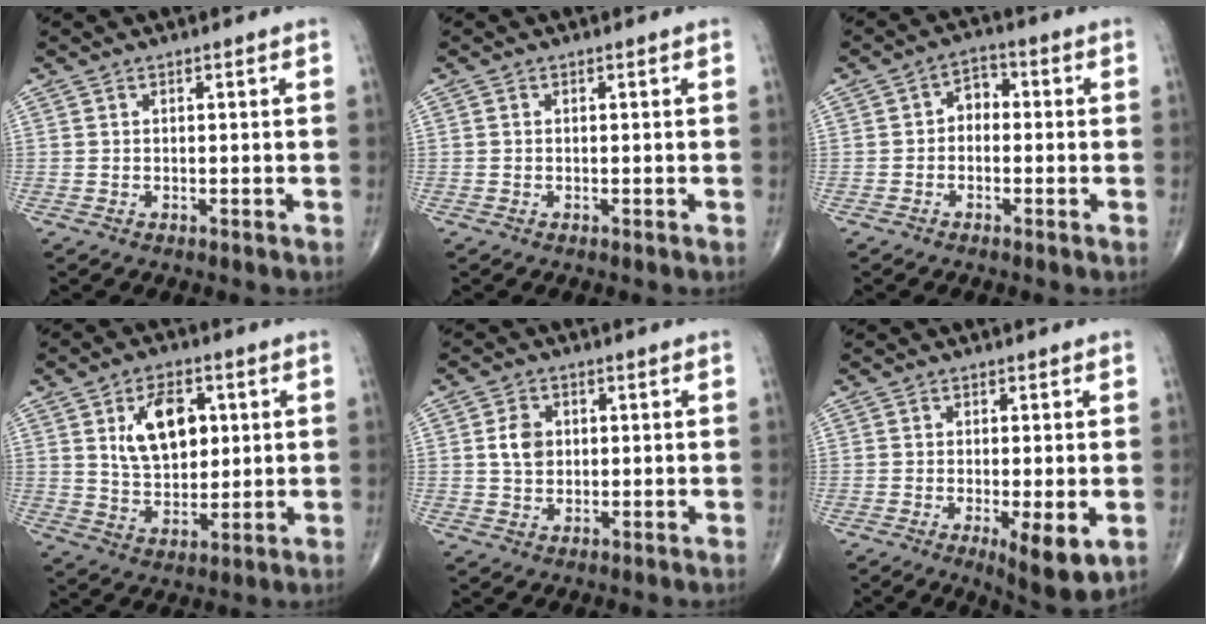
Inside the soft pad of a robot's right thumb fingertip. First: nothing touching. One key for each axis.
{"total": 0.0}
{"total": 3.9, "fx": -0.4, "fy": 2.9, "fz": 2.5, "tx": -0.020, "ty": 0.018, "tz": -0.019}
{"total": 11.4, "fx": 3.2, "fy": 6.9, "fz": 8.5, "tx": -0.116, "ty": -0.013, "tz": 0.063}
{"total": 4.5, "fx": 0.7, "fy": 3.4, "fz": 2.8, "tx": -0.040, "ty": -0.002, "tz": 0.011}
{"total": 7.6, "fx": -2.2, "fy": 2.0, "fz": 7.0, "tx": -0.103, "ty": -0.021, "tz": -0.031}